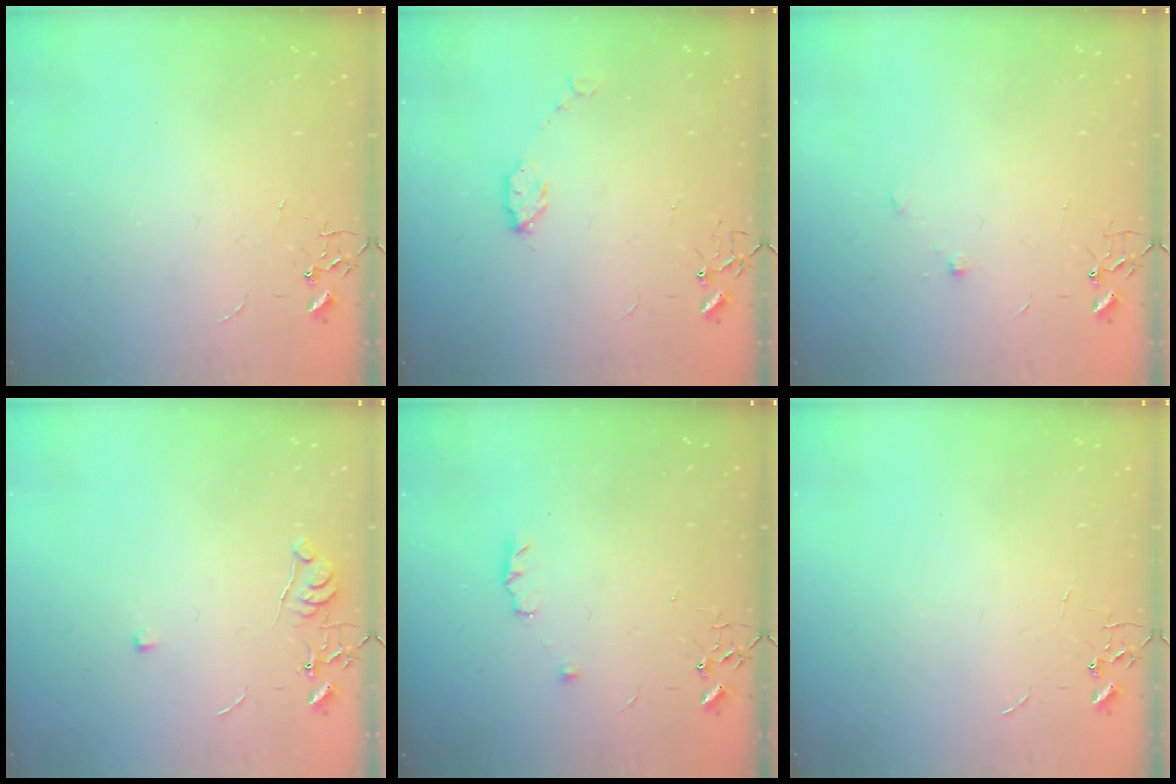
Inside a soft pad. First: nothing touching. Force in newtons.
{"total": 5.1, "press": 5.1, "slide": 0.5}
{"total": 5.0, "press": 4.9, "slide": 1.3}
{"total": 6.2, "press": 6.2, "slide": 0.7}
{"total": 4.9, "press": 4.8, "slide": 0.8}
{"total": 0.0}